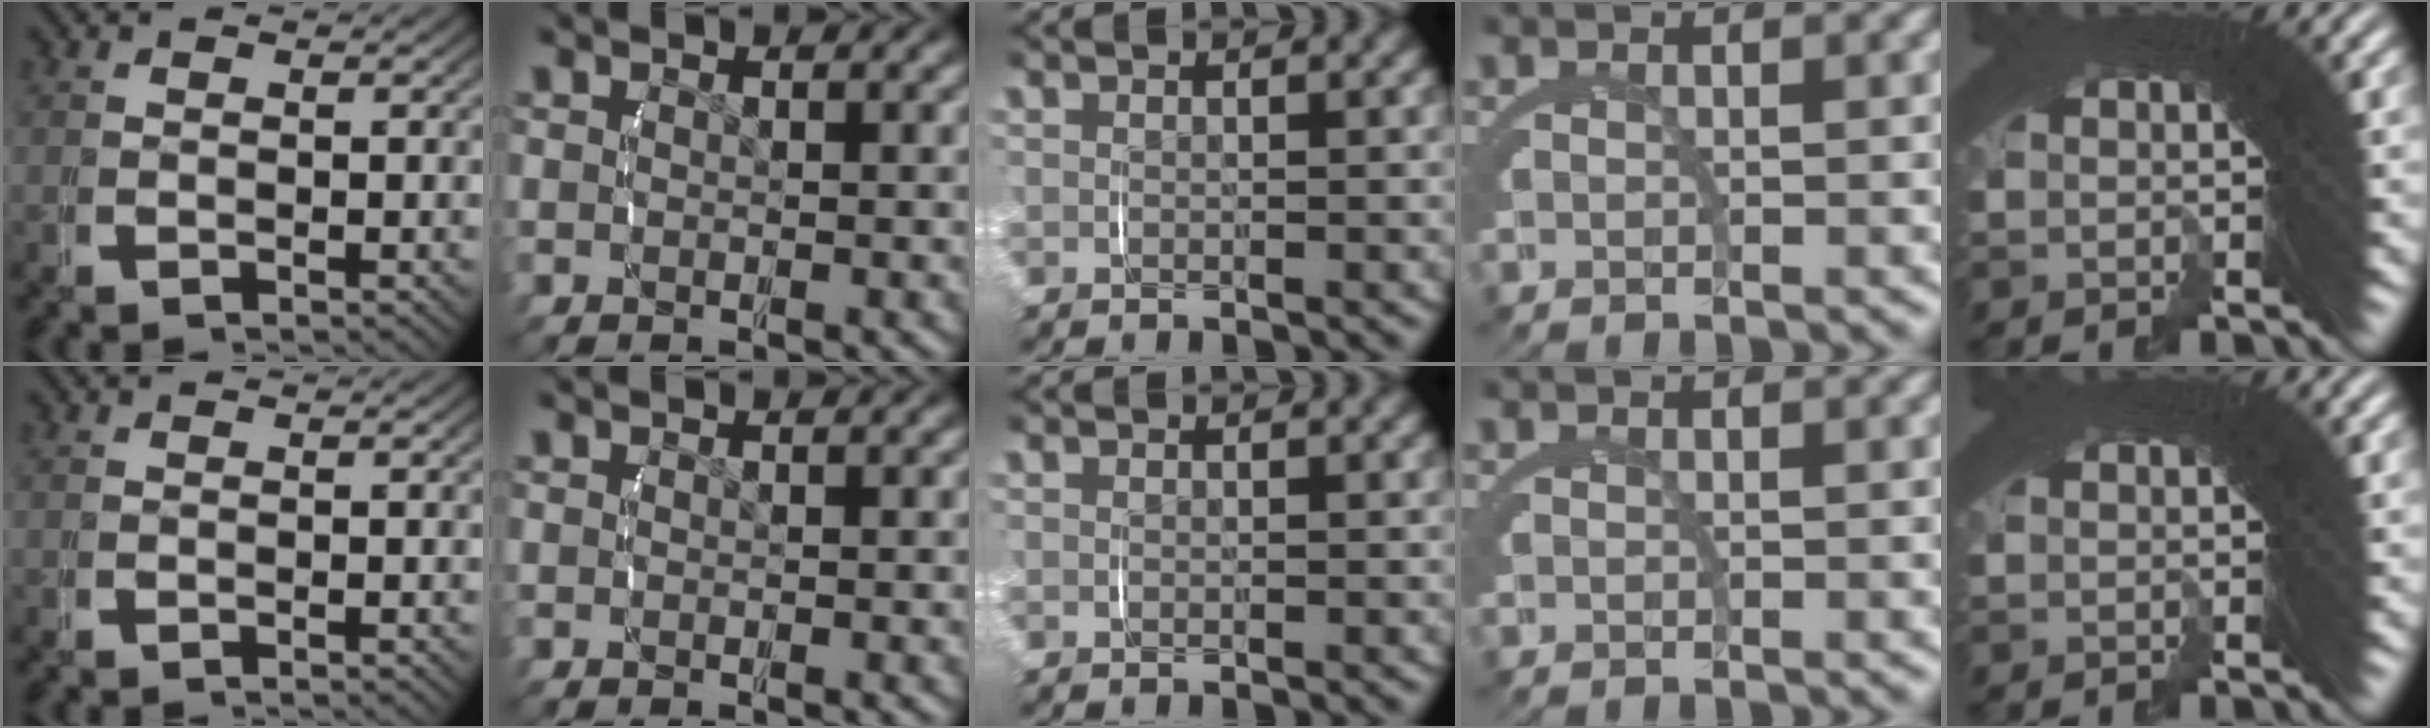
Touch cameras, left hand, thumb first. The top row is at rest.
{}